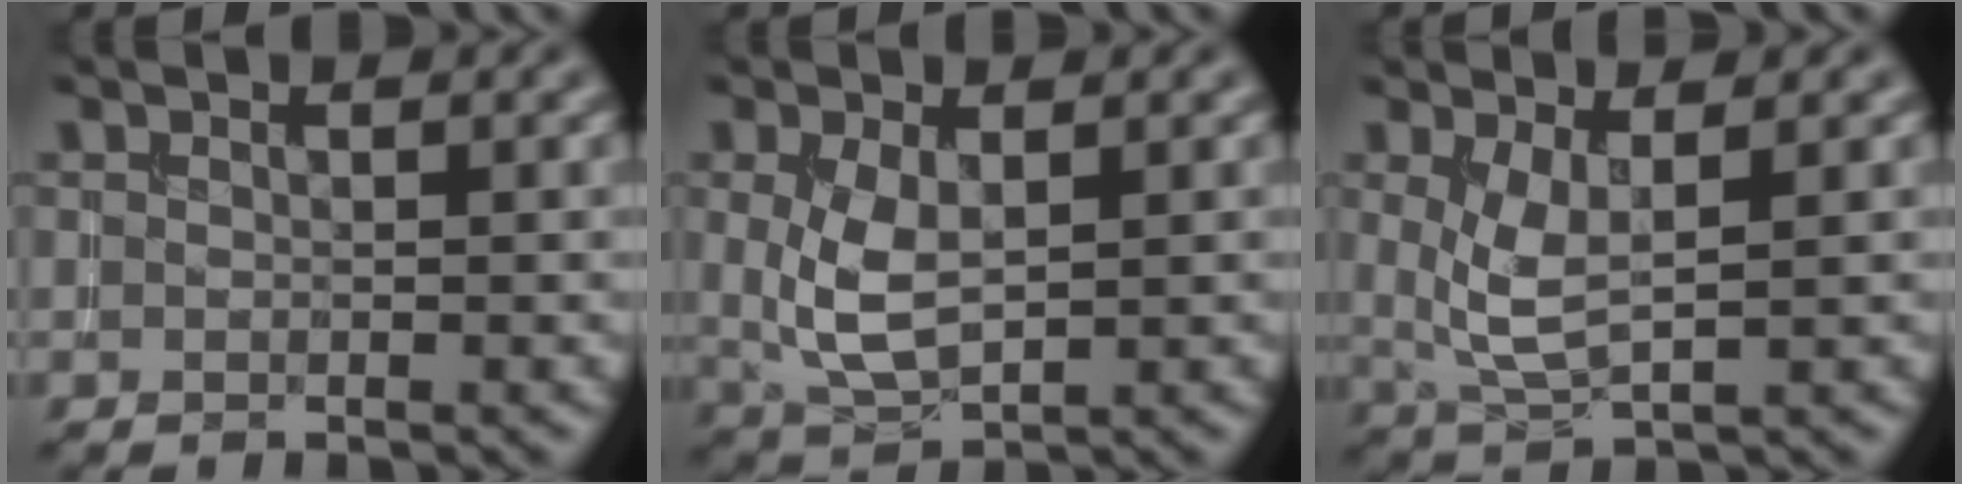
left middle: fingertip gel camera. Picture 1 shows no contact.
{"total": 4.0, "force": [0.5, 2.0, 3.4], "torque": [-0.078, -0.002, 0.016]}
{"total": 3.5, "force": [0.9, 1.1, 3.2], "torque": [-0.074, -0.009, 0.023]}